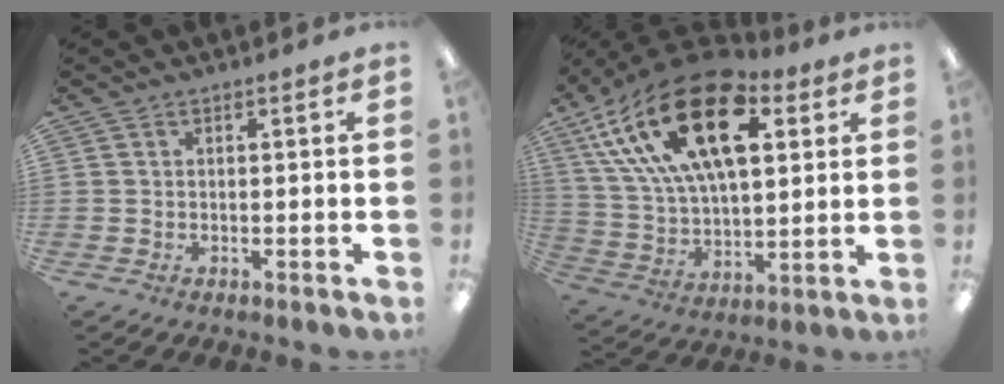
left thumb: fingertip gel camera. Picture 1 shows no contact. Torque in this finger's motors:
{"motor_torque": [1.10, 1.20, 1.42, -1.35, 0.72]}